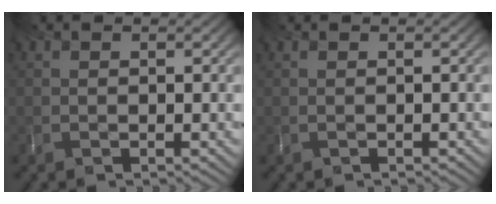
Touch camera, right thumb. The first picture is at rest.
{"total": 0.0}